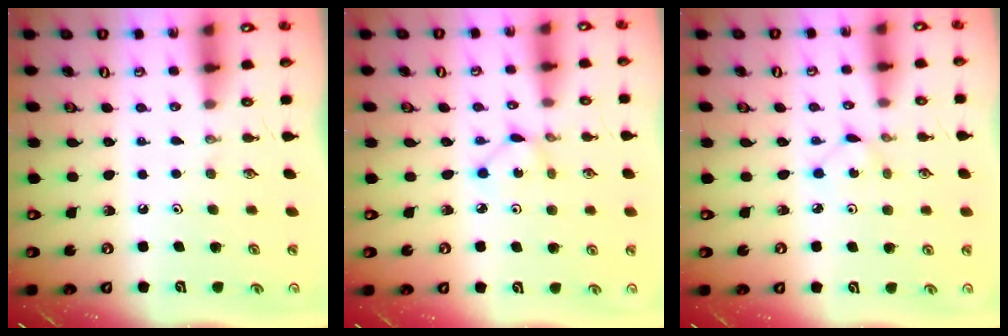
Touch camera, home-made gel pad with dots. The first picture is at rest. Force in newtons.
{"total": 2.0, "press": 2.0, "slide": 0.2}
{"total": 2.4, "press": 2.4, "slide": 0.3}